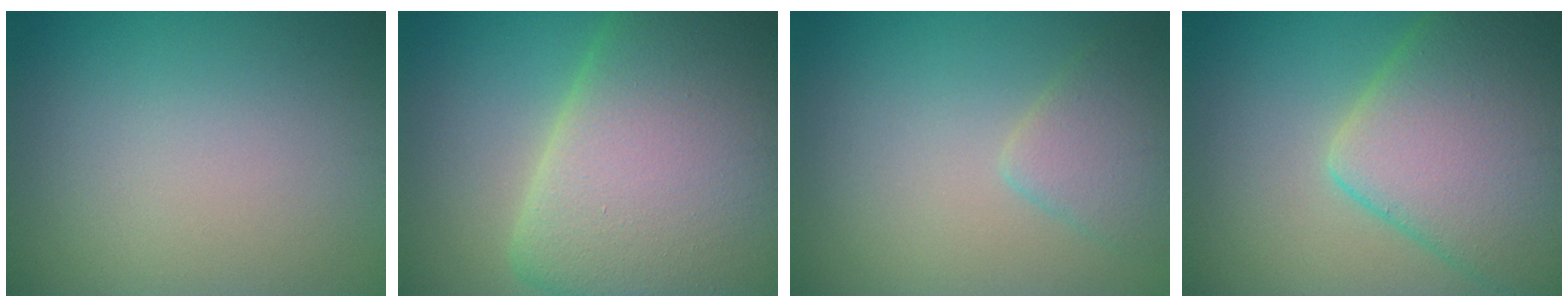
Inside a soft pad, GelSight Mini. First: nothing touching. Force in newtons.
{"total": 16.0, "press": 16.0, "slide": 0.8}
{"total": 2.7, "press": 2.7, "slide": 0.3}
{"total": 10.6, "press": 10.6, "slide": 0.4}